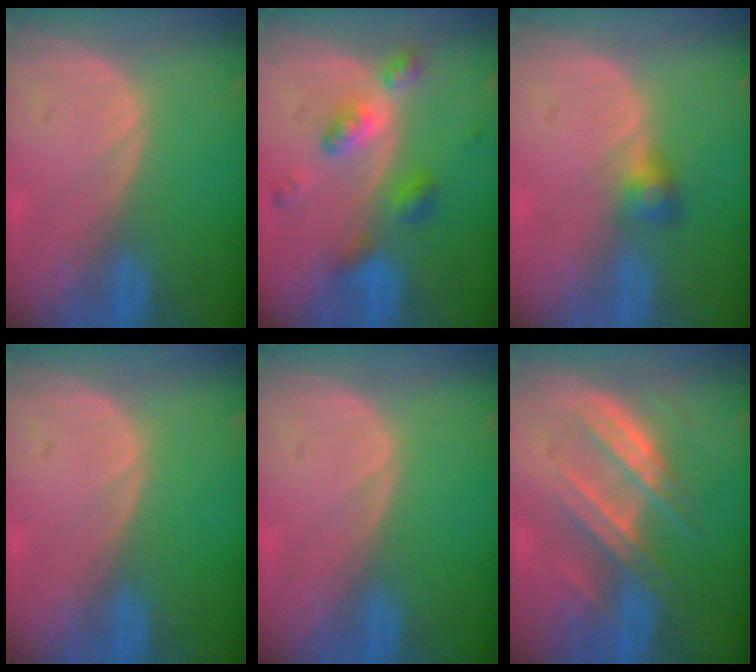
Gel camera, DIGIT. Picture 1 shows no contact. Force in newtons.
{"total": 6.0, "press": 6.0, "slide": 0.4}
{"total": 2.5, "press": 2.5, "slide": 0.2}
{"total": 0.0}
{"total": 0.0}
{"total": 7.5, "press": 7.2, "slide": 2.0}